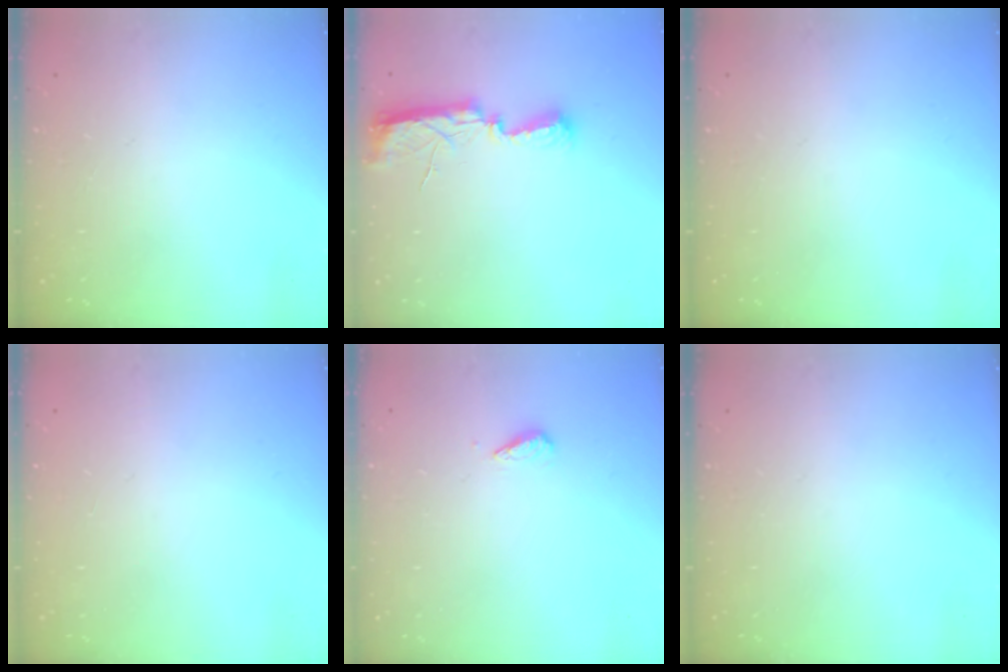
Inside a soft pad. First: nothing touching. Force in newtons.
{"total": 10.0, "press": 8.9, "slide": 4.5}
{"total": 0.0}
{"total": 0.9, "press": 0.9, "slide": 0.0}
{"total": 2.7, "press": 2.7, "slide": 0.6}
{"total": 0.0}